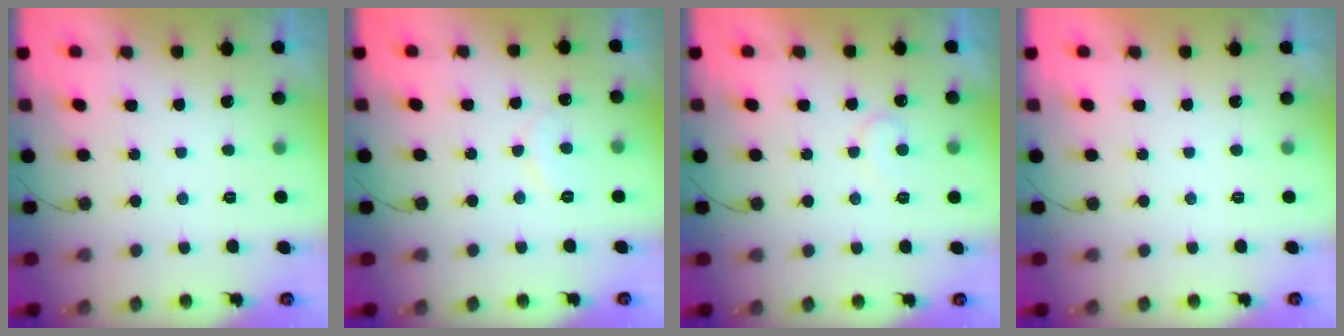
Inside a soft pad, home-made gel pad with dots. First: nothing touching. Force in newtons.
{"total": 6.8, "press": 6.8, "slide": 0.6}
{"total": 8.2, "press": 8.1, "slide": 0.4}
{"total": 1.7, "press": 1.7, "slide": 0.1}